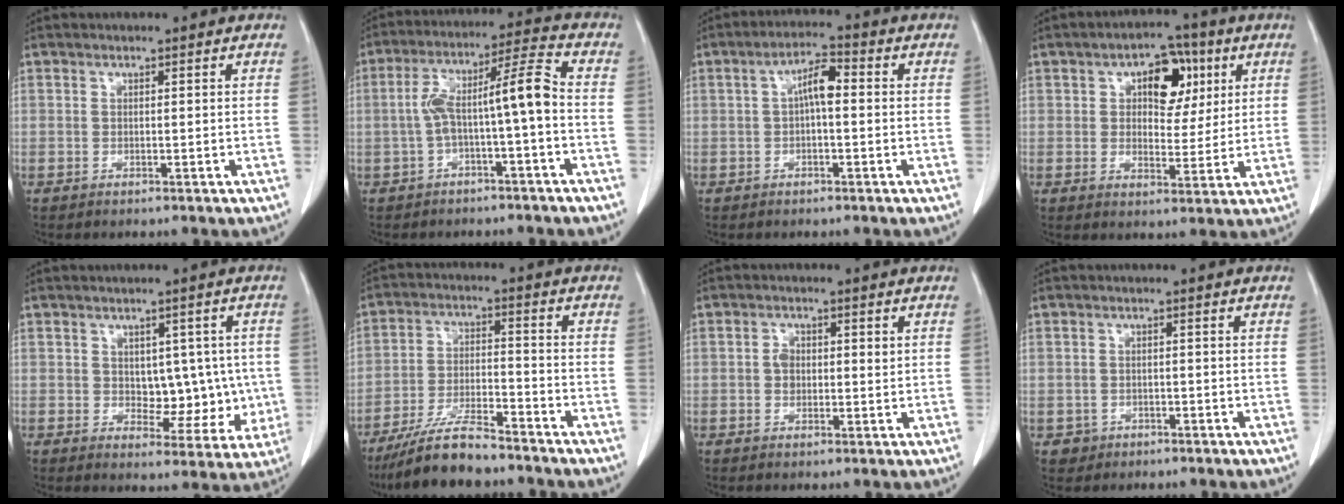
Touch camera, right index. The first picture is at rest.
{"total": 9.3, "force": [-1.4, 0.7, 9.2], "torque": [-0.163, 0.040, -0.026]}
{"total": 4.5, "force": [0.4, 1.3, 4.3], "torque": [-0.075, 0.018, 0.004]}
{"total": 8.4, "force": [3.2, 4.9, 6.1], "torque": [-0.078, 0.023, 0.049]}
{"total": 7.2, "force": [0.4, 4.8, 5.3], "torque": [-0.048, 0.011, 0.020]}
{"total": 9.2, "force": [-8.0, 1.5, 4.3], "torque": [-0.081, -0.017, -0.149]}
{"total": 2.8, "force": [0.5, 2.0, 1.9], "torque": [-0.031, 0.006, 0.007]}
{"total": 1.9, "force": [-0.8, 1.8, 0.0], "torque": [0.002, 0.009, -0.010]}